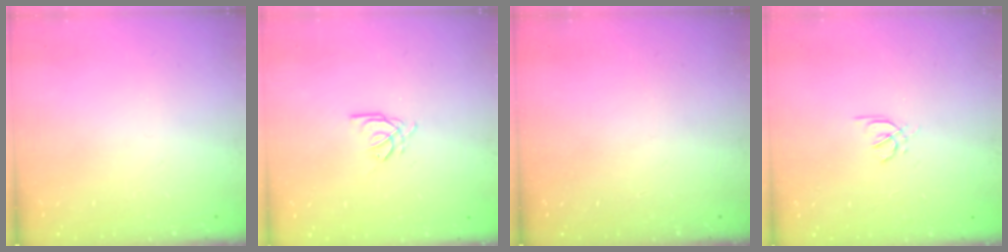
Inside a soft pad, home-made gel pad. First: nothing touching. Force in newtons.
{"total": 0.9, "press": 0.8, "slide": 0.2}
{"total": 0.0}
{"total": 1.2, "press": 1.2, "slide": 0.4}